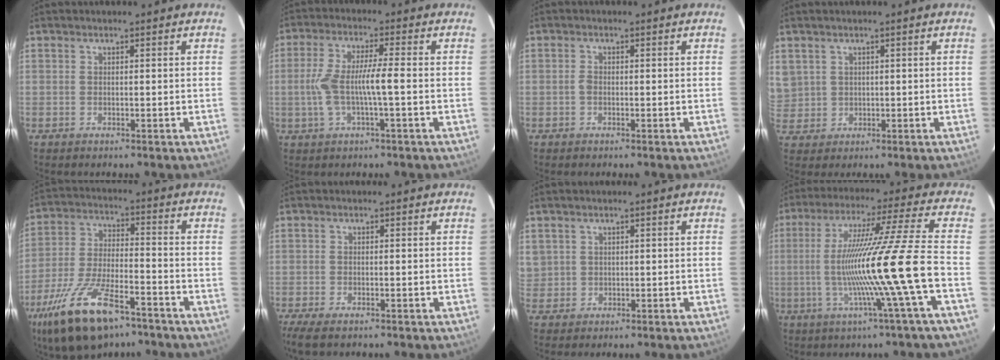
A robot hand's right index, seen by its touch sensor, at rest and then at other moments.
{"total": 7.2, "force": [-0.9, 0.7, 7.1], "torque": [-0.150, 0.012, -0.018]}
{"total": 0.9, "force": [-0.3, 0.6, 0.6], "torque": [-0.015, 0.002, -0.006]}
{"total": 6.7, "force": [2.3, 6.2, 1.4], "torque": [-0.060, 0.014, 0.063]}
{"total": 15.5, "force": [-10.2, 4.4, 10.8], "torque": [-0.226, -0.023, -0.185]}
{"total": 5.5, "force": [-4.2, 1.6, 3.2], "torque": [-0.055, -0.015, -0.066]}
{"total": 2.6, "force": [1.0, 2.4, 0.3], "torque": [0.001, 0.008, 0.021]}
{"total": 15.8, "force": [-3.6, -3.2, 15.0], "torque": [-0.270, -0.003, -0.067]}